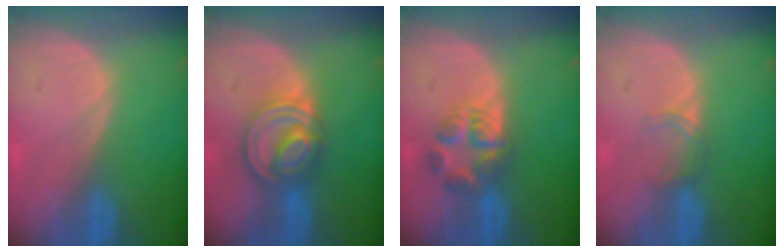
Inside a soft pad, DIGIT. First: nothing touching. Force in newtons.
{"total": 8.1, "press": 7.0, "slide": 4.2}
{"total": 5.6, "press": 5.5, "slide": 1.0}
{"total": 1.9, "press": 1.9, "slide": 0.3}